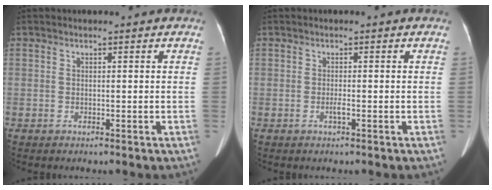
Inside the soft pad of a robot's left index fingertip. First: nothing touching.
{"total": 0.9, "force": [-0.4, 0.0, 0.8], "torque": [-0.020, -0.001, -0.005]}